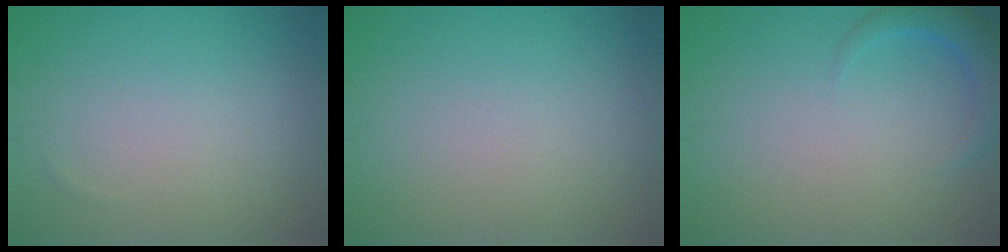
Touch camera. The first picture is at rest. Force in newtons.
{"total": 0.0}
{"total": 2.5, "press": 2.5, "slide": 0.3}